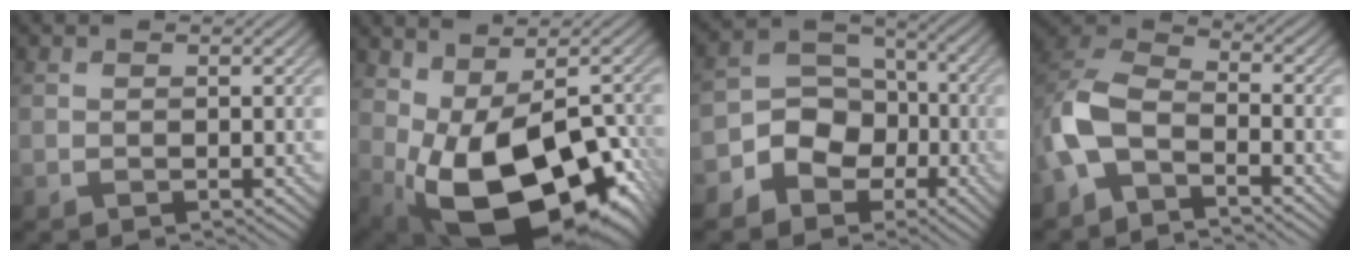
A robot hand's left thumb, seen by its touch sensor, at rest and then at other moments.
{"total": 17.6, "force": [-5.1, 9.7, 13.8], "torque": [-0.195, -0.023, -0.041]}
{"total": 7.7, "force": [-3.3, 6.2, 3.2], "torque": [-0.064, -0.004, -0.082]}
{"total": 7.3, "force": [-3.5, 3.9, 5.1], "torque": [-0.115, 0.004, -0.088]}